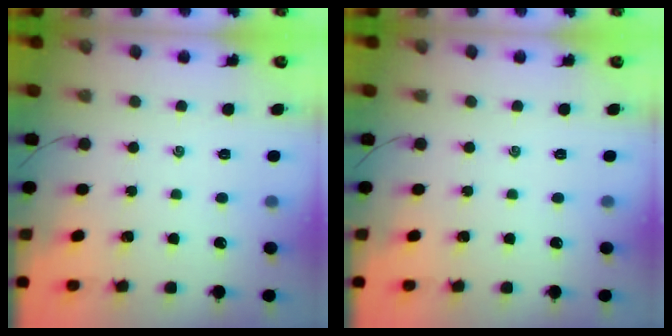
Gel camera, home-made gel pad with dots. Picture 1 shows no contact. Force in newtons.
{"total": 0.0}